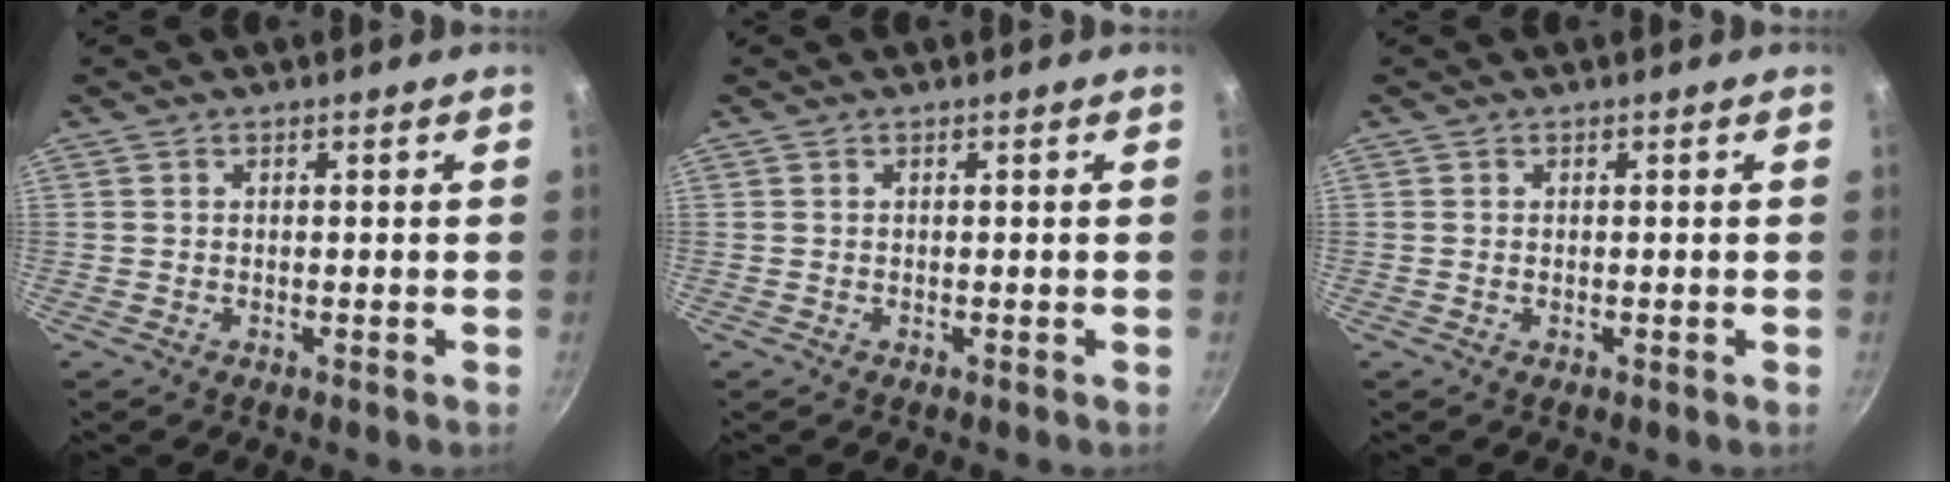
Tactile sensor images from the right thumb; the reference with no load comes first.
{"total": 0.0}
{"total": 0.0}